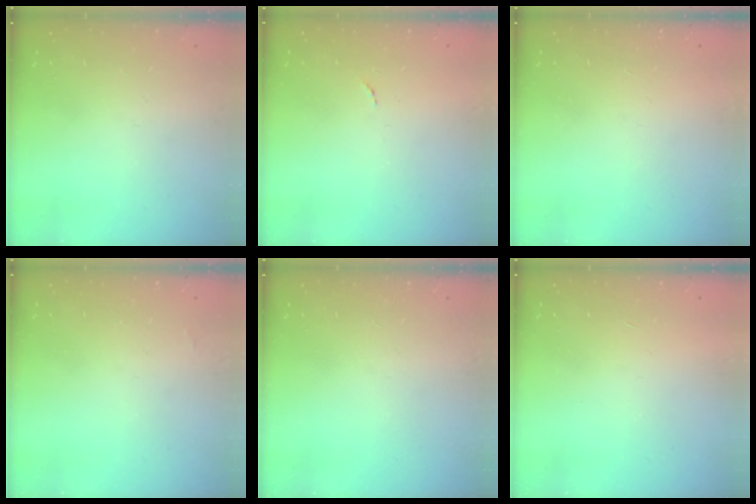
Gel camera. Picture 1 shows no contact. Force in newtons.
{"total": 3.3, "press": 3.3, "slide": 0.2}
{"total": 1.6, "press": 1.6, "slide": 0.1}
{"total": 1.3, "press": 1.3, "slide": 0.2}
{"total": 0.0}
{"total": 1.7, "press": 1.7, "slide": 0.1}